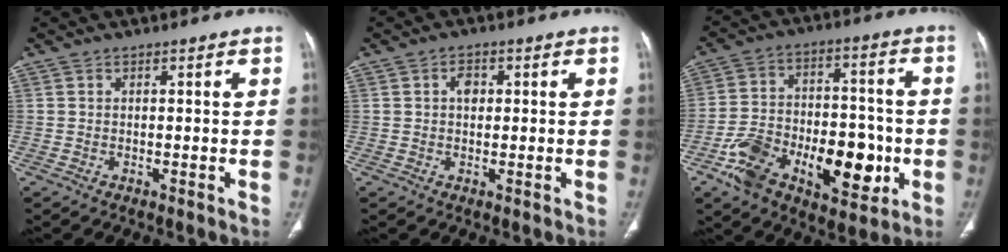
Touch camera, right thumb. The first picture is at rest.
{"total": 2.3, "force": [0.5, 1.6, 1.5], "torque": [-0.019, 0.004, 0.005]}
{"total": 21.0, "force": [-7.4, 11.5, 16.0], "torque": [-0.236, 0.035, -0.107]}